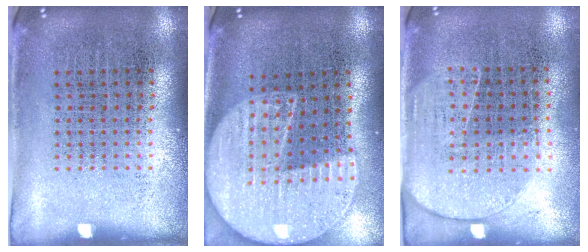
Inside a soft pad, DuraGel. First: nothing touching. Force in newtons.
{"total": 2.3, "press": 2.0, "slide": 1.1}
{"total": 1.8, "press": 1.5, "slide": 0.9}